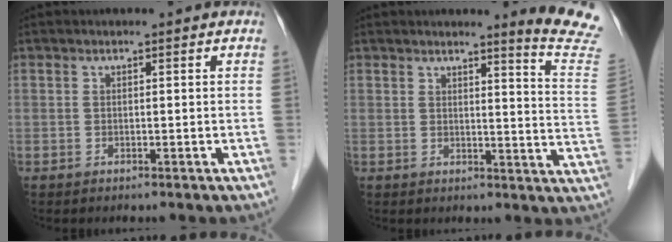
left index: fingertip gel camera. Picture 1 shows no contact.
{"total": 9.5, "force": [8.8, -1.8, 3.1], "torque": [-0.032, -0.090, 0.081]}